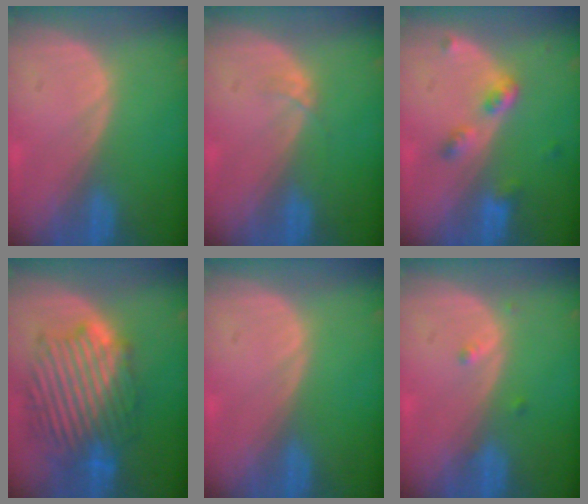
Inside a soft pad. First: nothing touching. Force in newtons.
{"total": 0.9, "press": 0.9, "slide": 0.1}
{"total": 4.2, "press": 3.9, "slide": 1.6}
{"total": 11.3, "press": 11.2, "slide": 0.6}
{"total": 0.0}
{"total": 1.3, "press": 1.1, "slide": 0.7}